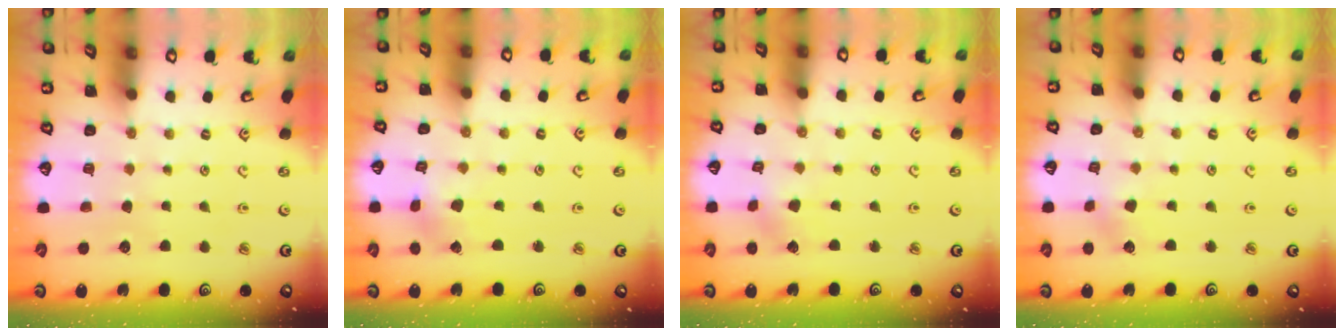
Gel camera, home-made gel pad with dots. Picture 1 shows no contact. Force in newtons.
{"total": 2.1, "press": 2.1, "slide": 0.2}
{"total": 2.6, "press": 2.4, "slide": 0.9}
{"total": 2.0, "press": 1.9, "slide": 0.3}